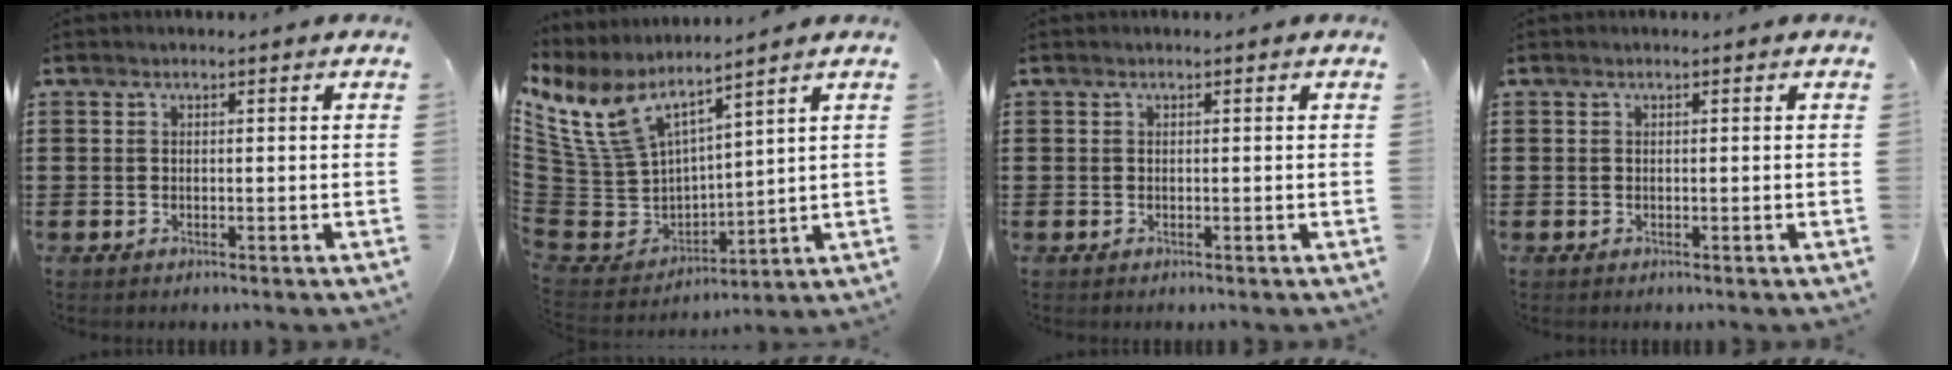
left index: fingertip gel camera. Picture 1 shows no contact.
{"total": 9.6, "force": [6.2, 4.7, 5.6], "torque": [-0.159, -0.040, 0.115]}
{"total": 0.0}
{"total": 0.0}